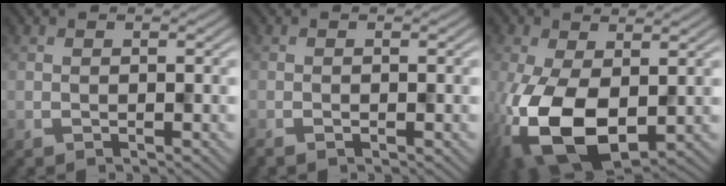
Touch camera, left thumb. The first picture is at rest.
{"total": 1.0, "force": [-0.8, 0.0, 0.5], "torque": [-0.010, 0.001, -0.011]}
{"total": 12.2, "force": [-3.0, 6.5, 9.8], "torque": [-0.234, -0.037, -0.042]}